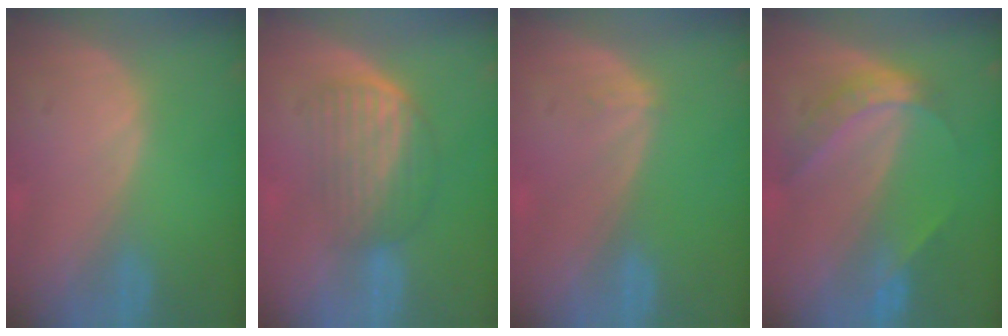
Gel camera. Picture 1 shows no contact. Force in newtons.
{"total": 6.9, "press": 5.9, "slide": 3.6}
{"total": 0.9, "press": 0.6, "slide": 0.6}
{"total": 6.1, "press": 5.1, "slide": 3.2}